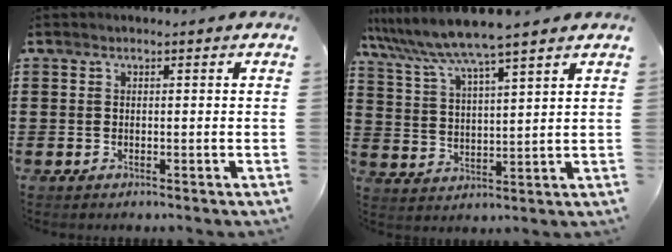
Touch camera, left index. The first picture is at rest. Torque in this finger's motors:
{"motor_torque": [1.52, -0.61, 0.60, 0.21]}